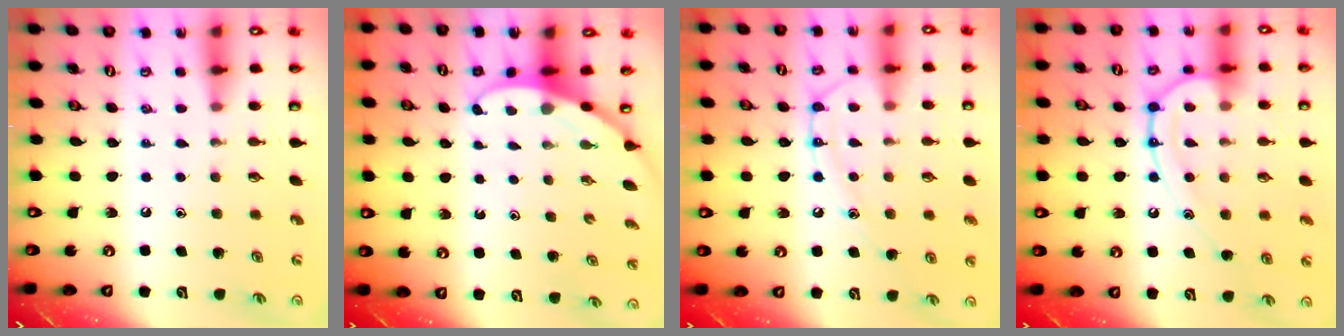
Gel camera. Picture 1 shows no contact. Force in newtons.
{"total": 3.2, "press": 3.2, "slide": 0.1}
{"total": 12.3, "press": 12.2, "slide": 1.0}
{"total": 14.9, "press": 14.8, "slide": 1.5}